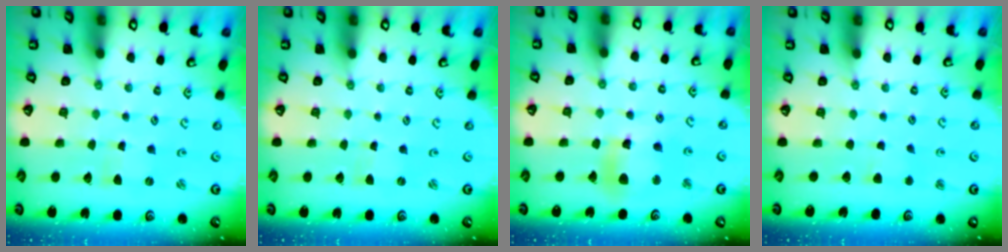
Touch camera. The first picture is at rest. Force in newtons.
{"total": 0.0}
{"total": 11.8, "press": 11.7, "slide": 1.9}
{"total": 3.0, "press": 3.0, "slide": 0.5}